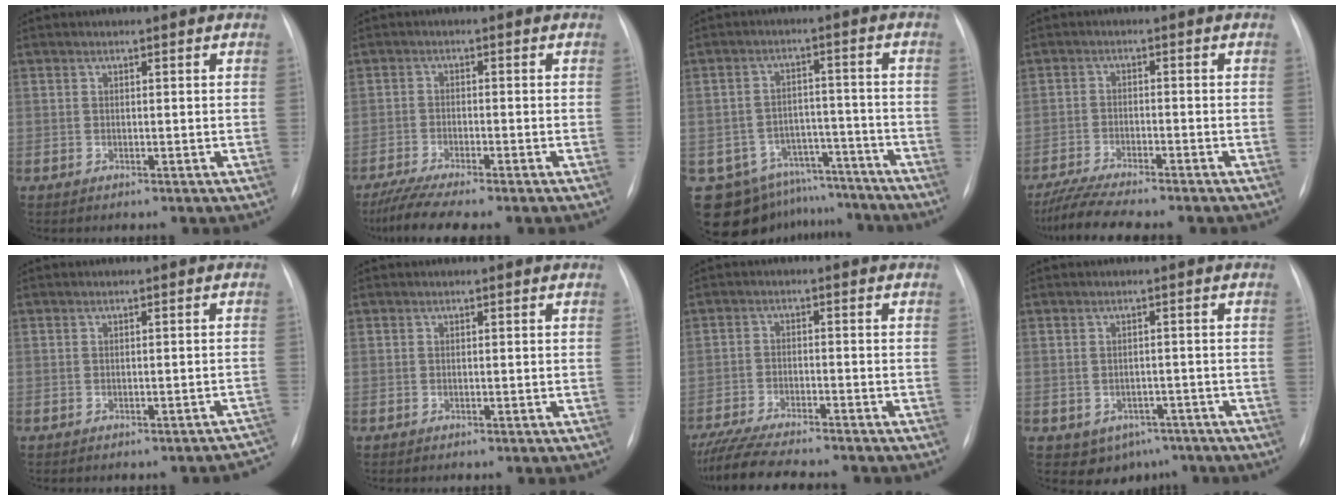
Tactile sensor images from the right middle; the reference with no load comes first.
{"total": 7.3, "force": [-6.0, 0.1, 4.2], "torque": [-0.071, -0.017, -0.097]}
{"total": 12.8, "force": [-10.9, 6.7, 1.3], "torque": [-0.023, 0.045, -0.145]}
{"total": 8.3, "force": [-7.2, 0.3, 4.2], "torque": [-0.073, -0.016, -0.116]}
{"total": 4.6, "force": [-4.1, 1.4, 1.4], "torque": [0.011, 0.007, -0.044]}
{"total": 0.0}
{"total": 11.9, "force": [-10.4, 0.9, 5.6], "torque": [-0.092, -0.023, -0.163]}
{"total": 5.3, "force": [-3.2, 4.0, 1.4], "torque": [-0.009, 0.010, -0.035]}